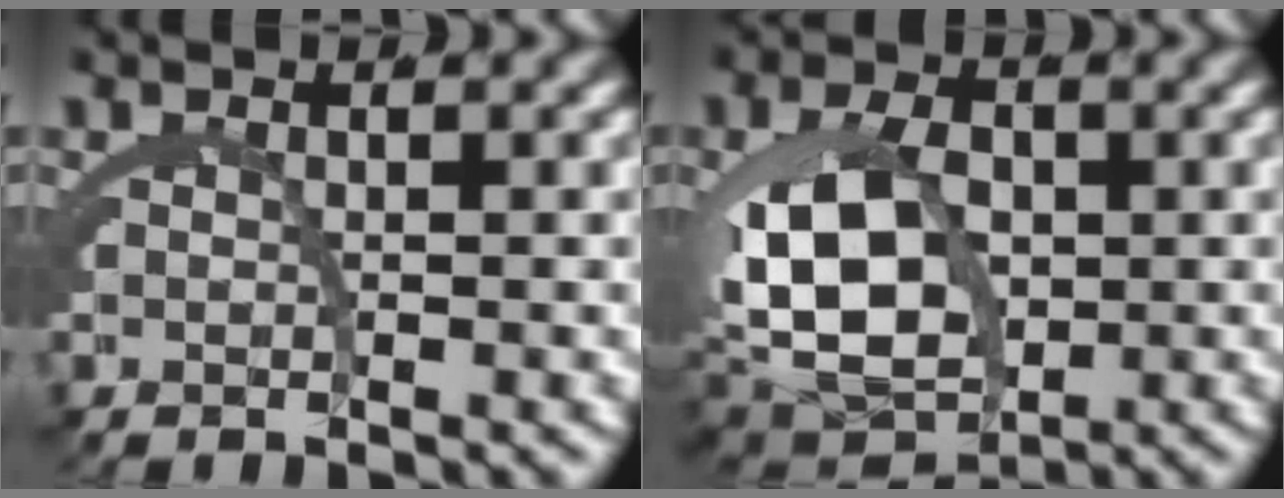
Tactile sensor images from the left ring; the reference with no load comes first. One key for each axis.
{"total": 10.8, "fx": -0.5, "fy": 7.7, "fz": 7.6, "tx": -0.169, "ty": -0.039, "tz": 0.012}